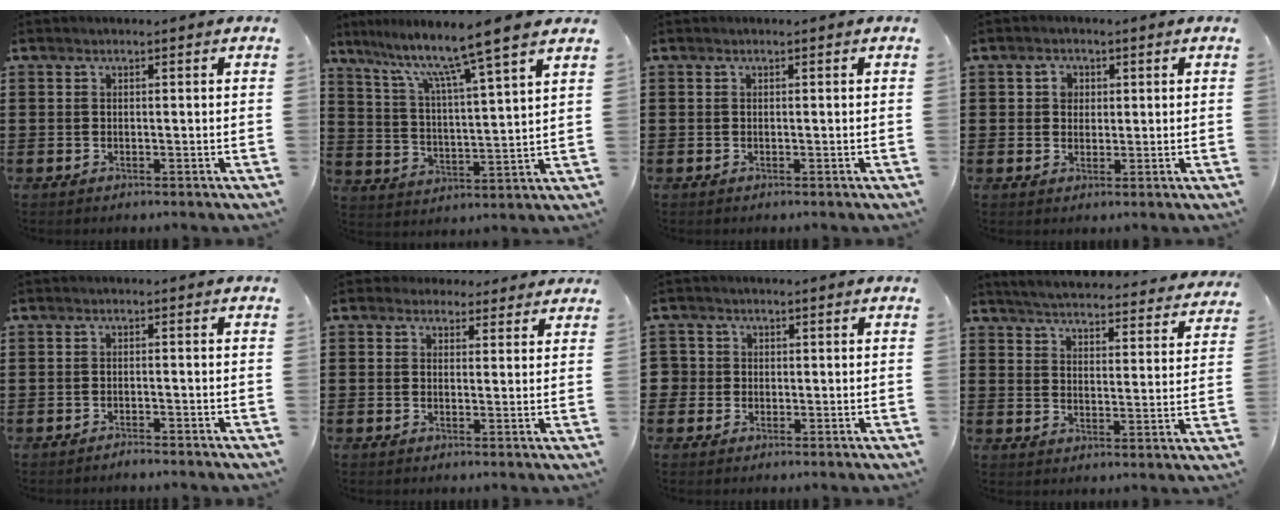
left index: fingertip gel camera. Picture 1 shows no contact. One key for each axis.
{"total": 9.3, "fx": 7.4, "fy": -1.1, "fz": 5.4, "tx": -0.126, "ty": -0.053, "tz": 0.113}
{"total": 0.0}
{"total": 2.2, "fx": 0.6, "fy": 2.0, "fz": 0.8, "tx": -0.025, "ty": 0.010, "tz": 0.009}
{"total": 1.4, "fx": -1.4, "fy": 0.0, "fz": 0.2, "tx": -0.006, "ty": 0.003, "tz": -0.029}
{"total": 2.7, "fx": 2.1, "fy": 1.6, "fz": 0.4, "tx": -0.010, "ty": 0.002, "tz": 0.039}
{"total": 2.1, "fx": -0.1, "fy": 2.1, "fz": 0.1, "tx": -0.014, "ty": 0.008, "tz": -0.005}
{"total": 4.6, "fx": 4.5, "fy": -0.2, "fz": 0.7, "tx": -0.036, "ty": -0.032, "tz": 0.075}